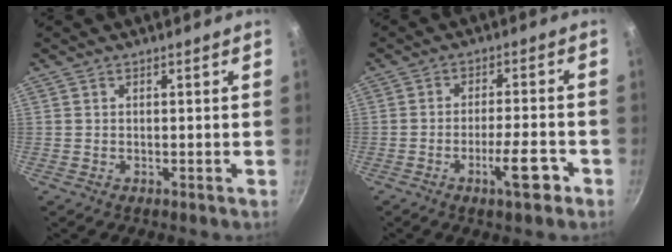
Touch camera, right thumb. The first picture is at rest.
{"total": 7.4, "force": [-3.6, 1.8, 6.2], "torque": [-0.083, 0.023, -0.056]}